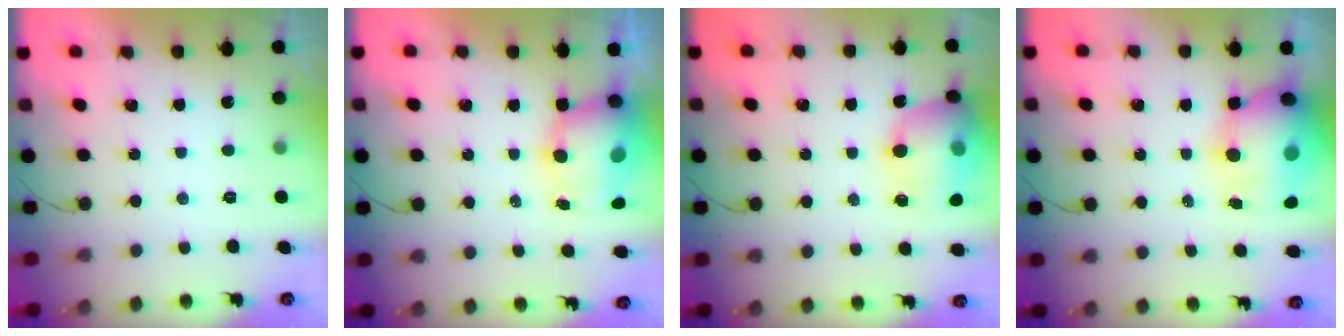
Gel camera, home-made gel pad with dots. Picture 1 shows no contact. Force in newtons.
{"total": 9.4, "press": 9.0, "slide": 2.7}
{"total": 18.0, "press": 17.7, "slide": 2.9}
{"total": 15.3, "press": 14.9, "slide": 3.7}